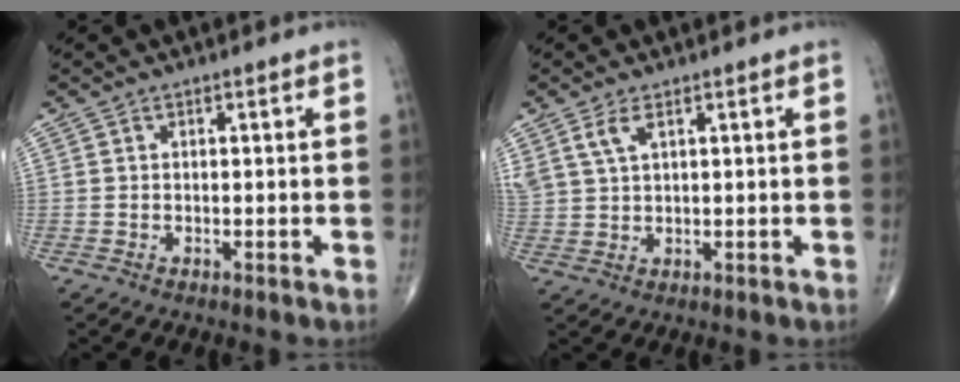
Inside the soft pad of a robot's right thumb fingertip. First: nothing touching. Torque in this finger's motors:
{"motor_torque": [0.29, -0.24, 0.43, 0.34, 0.02]}